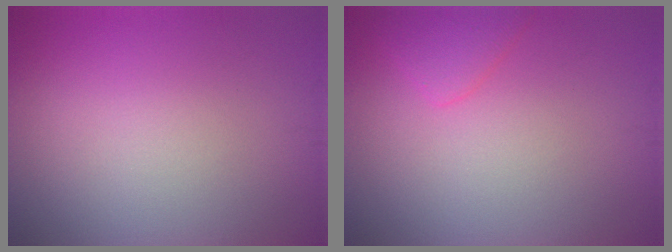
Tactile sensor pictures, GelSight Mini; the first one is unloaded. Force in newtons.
{"total": 2.0, "press": 1.9, "slide": 0.0}